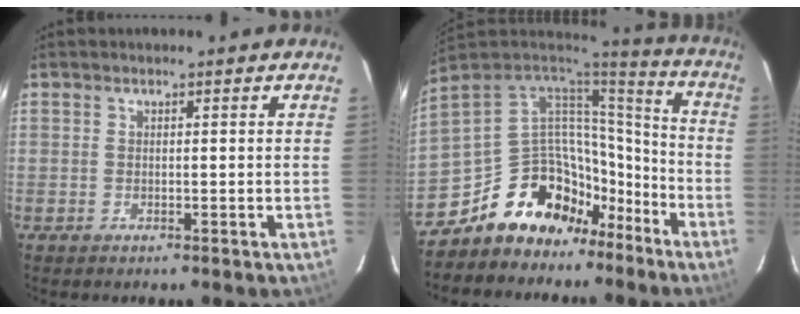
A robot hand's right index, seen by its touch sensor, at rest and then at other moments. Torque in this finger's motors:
{"motor_torque": [1.16, -0.98, 0.87, 0.09]}